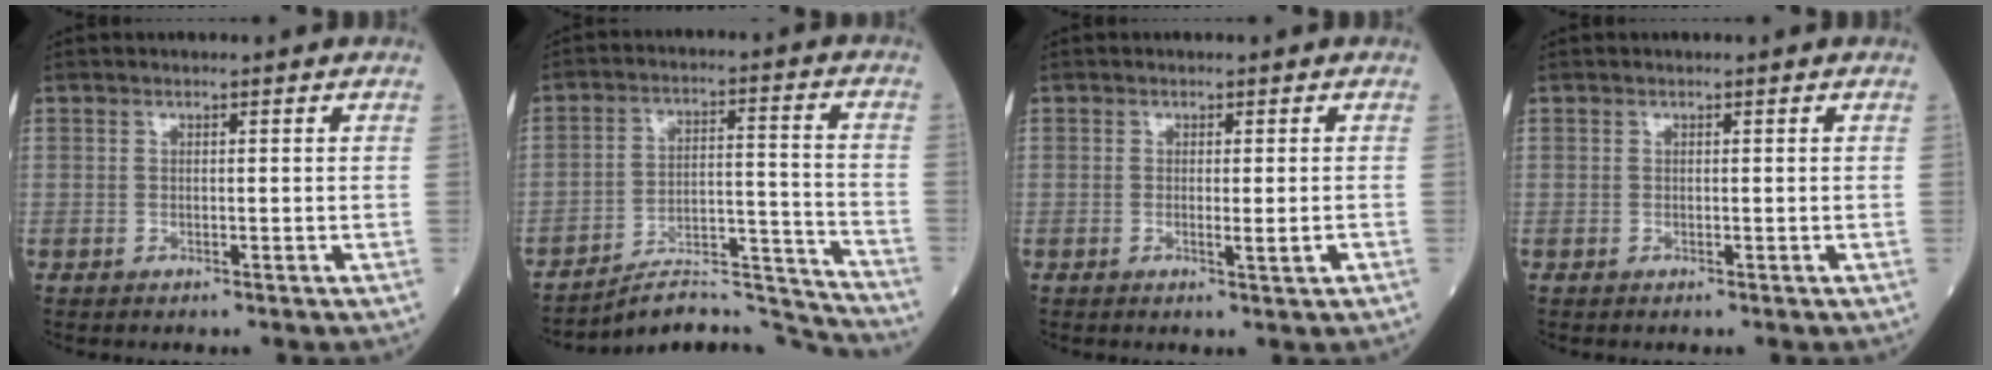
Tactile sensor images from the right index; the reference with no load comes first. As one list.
[{"total": 12.3, "force": [-12.2, -0.3, 1.1], "torque": [0.000, 0.046, -0.198]}, {"total": 1.9, "force": [-0.6, -0.1, 1.9], "torque": [-0.025, -0.006, -0.009]}, {"total": 0.0}]